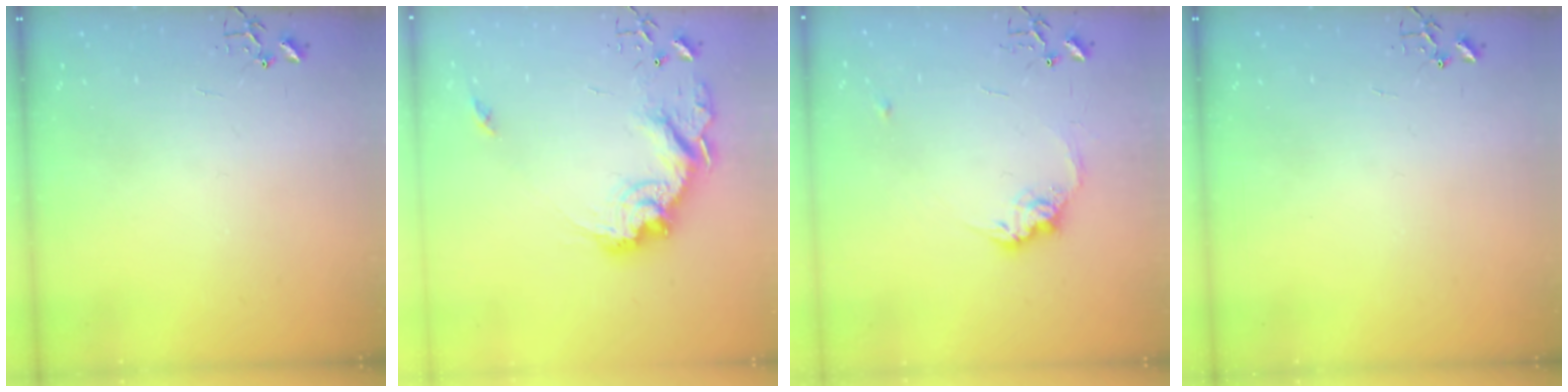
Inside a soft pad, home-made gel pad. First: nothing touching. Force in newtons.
{"total": 19.5, "press": 19.4, "slide": 1.8}
{"total": 10.7, "press": 10.7, "slide": 0.6}
{"total": 0.0}